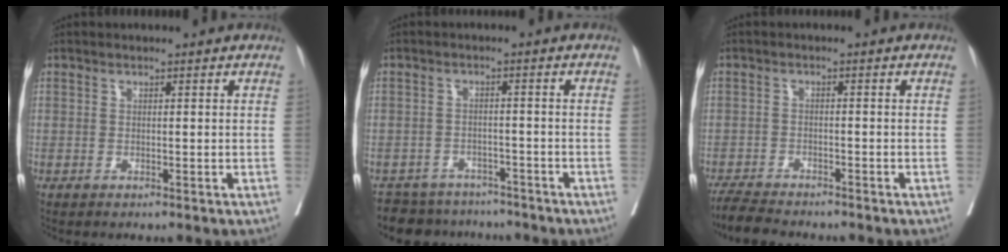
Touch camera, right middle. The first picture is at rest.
{"total": 8.2, "force": [-7.5, 3.4, 0.4], "torque": [-0.002, 0.013, -0.099]}
{"total": 5.8, "force": [-5.4, 0.7, 2.0], "torque": [-0.030, -0.017, -0.092]}